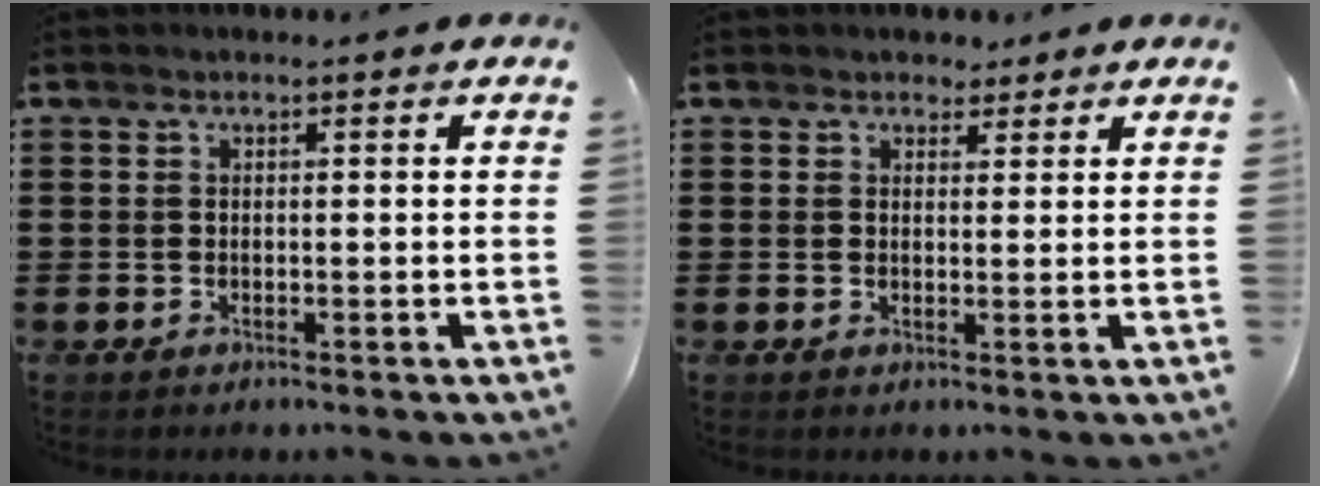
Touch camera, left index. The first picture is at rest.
{"total": 2.0, "force": [1.6, 1.3, 0.0], "torque": [0.001, 0.005, 0.029]}